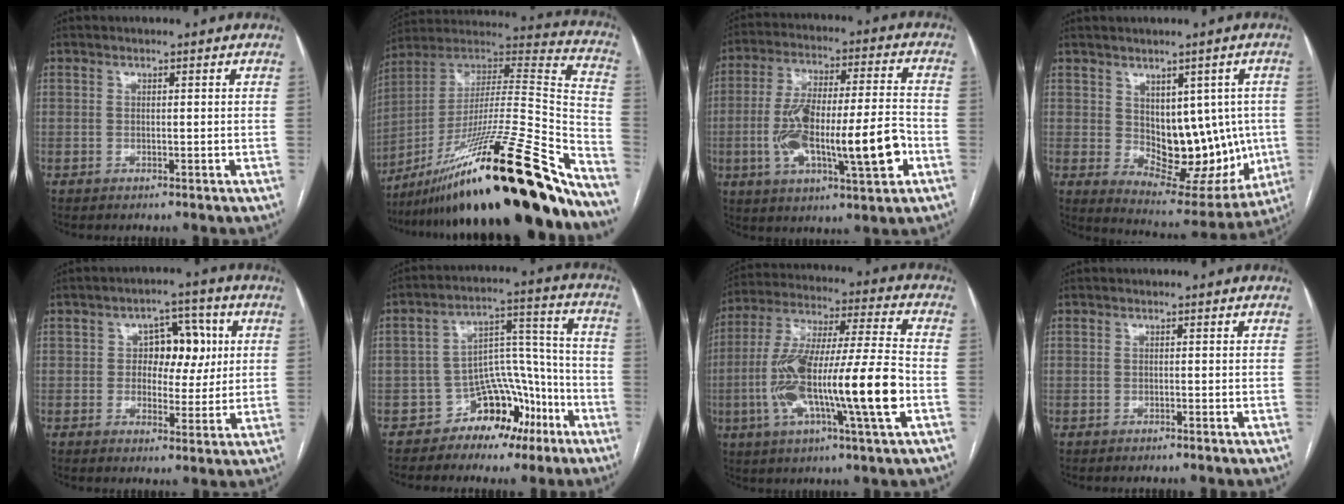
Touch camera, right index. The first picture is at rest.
{"total": 36.2, "force": [-25.6, 2.3, 25.5], "torque": [-0.354, -0.022, -0.415]}
{"total": 17.8, "force": [-4.5, 3.5, 16.9], "torque": [-0.298, 0.014, -0.066]}
{"total": 13.5, "force": [0.1, 7.7, 11.1], "torque": [-0.129, 0.004, 0.031]}
{"total": 7.2, "force": [1.2, 4.6, 5.4], "torque": [-0.064, 0.019, 0.020]}
{"total": 10.0, "force": [-6.2, 6.6, 4.3], "torque": [-0.053, 0.054, -0.093]}
{"total": 20.3, "force": [-4.8, 1.2, 19.7], "torque": [-0.370, -0.003, -0.085]}
{"total": 0.5, "force": [-0.5, -0.1, 0.2], "torque": [-0.005, -0.001, -0.009]}